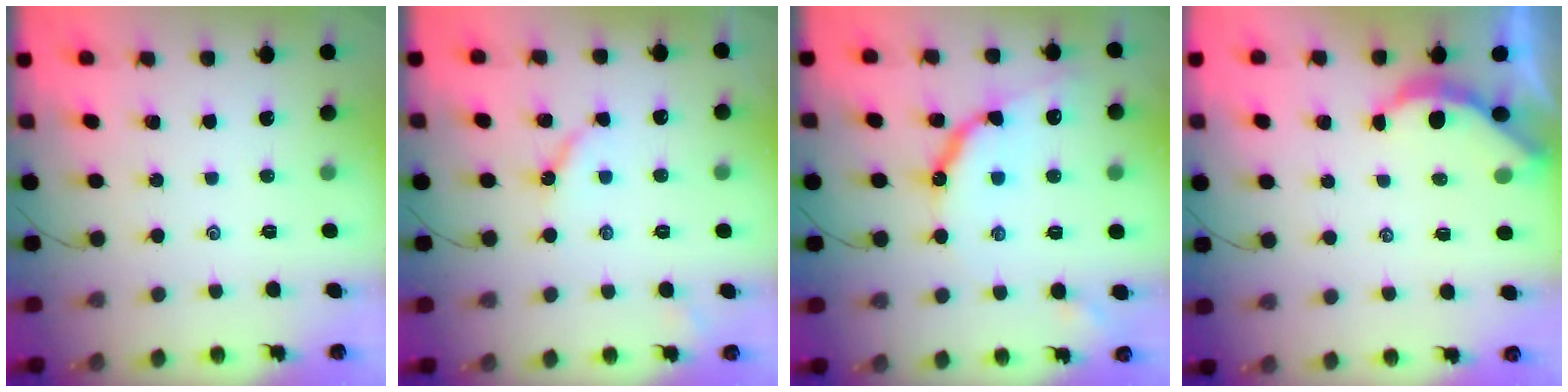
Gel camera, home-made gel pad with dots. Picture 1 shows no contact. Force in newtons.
{"total": 4.3, "press": 4.2, "slide": 0.6}
{"total": 11.0, "press": 10.9, "slide": 1.0}
{"total": 3.1, "press": 3.1, "slide": 0.2}